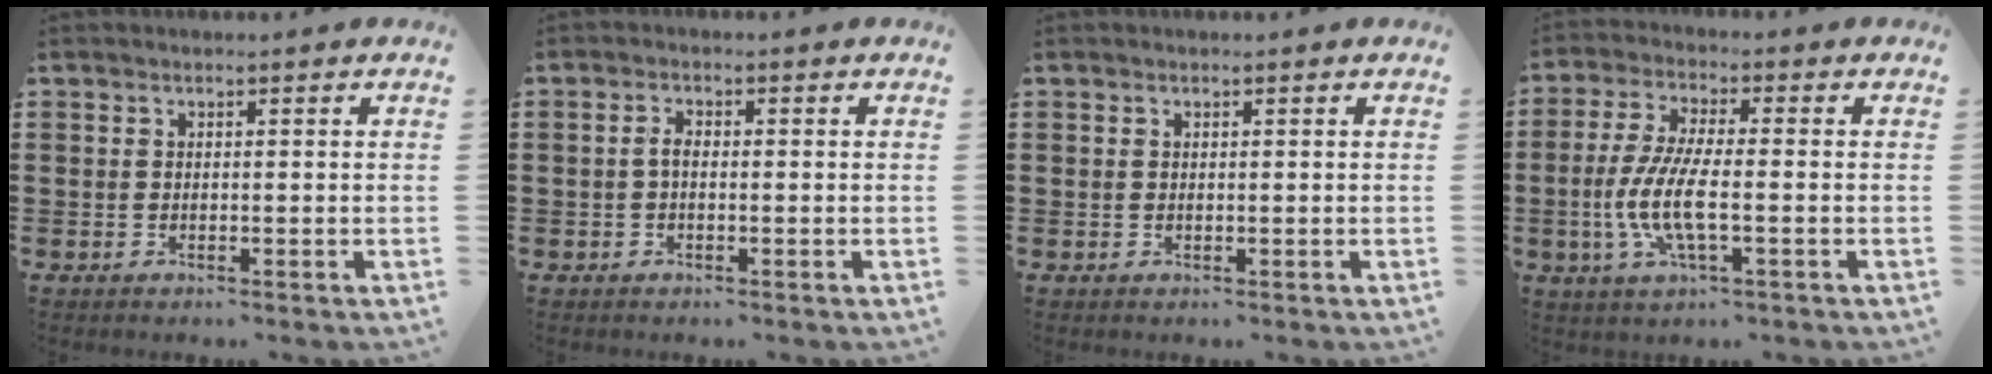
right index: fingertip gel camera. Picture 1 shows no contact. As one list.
[{"total": 1.6, "force": [-0.5, 0.6, 1.4], "torque": [-0.036, -0.003, -0.012]}, {"total": 0.0}, {"total": 8.1, "force": [-2.4, 1.9, 7.4], "torque": [-0.167, -0.014, -0.053]}]